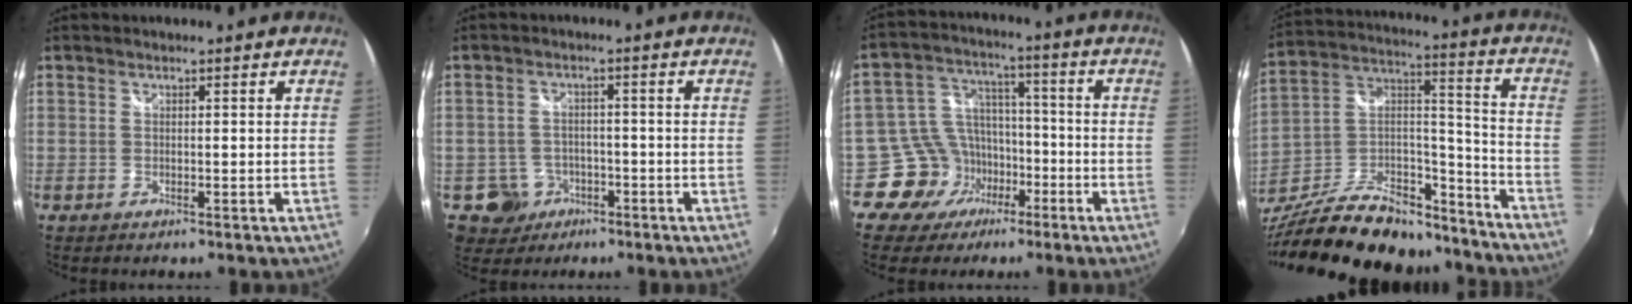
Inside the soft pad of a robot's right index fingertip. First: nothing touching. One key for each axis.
{"total": 6.3, "fx": -2.8, "fy": 5.6, "fz": 0.9, "tx": -0.036, "ty": 0.011, "tz": -0.032}
{"total": 10.6, "fx": -5.8, "fy": 8.8, "fz": 1.0, "tx": -0.030, "ty": 0.045, "tz": -0.090}
{"total": 27.8, "fx": -20.7, "fy": 12.0, "fz": 14.3, "tx": -0.275, "ty": 0.034, "tz": -0.312}